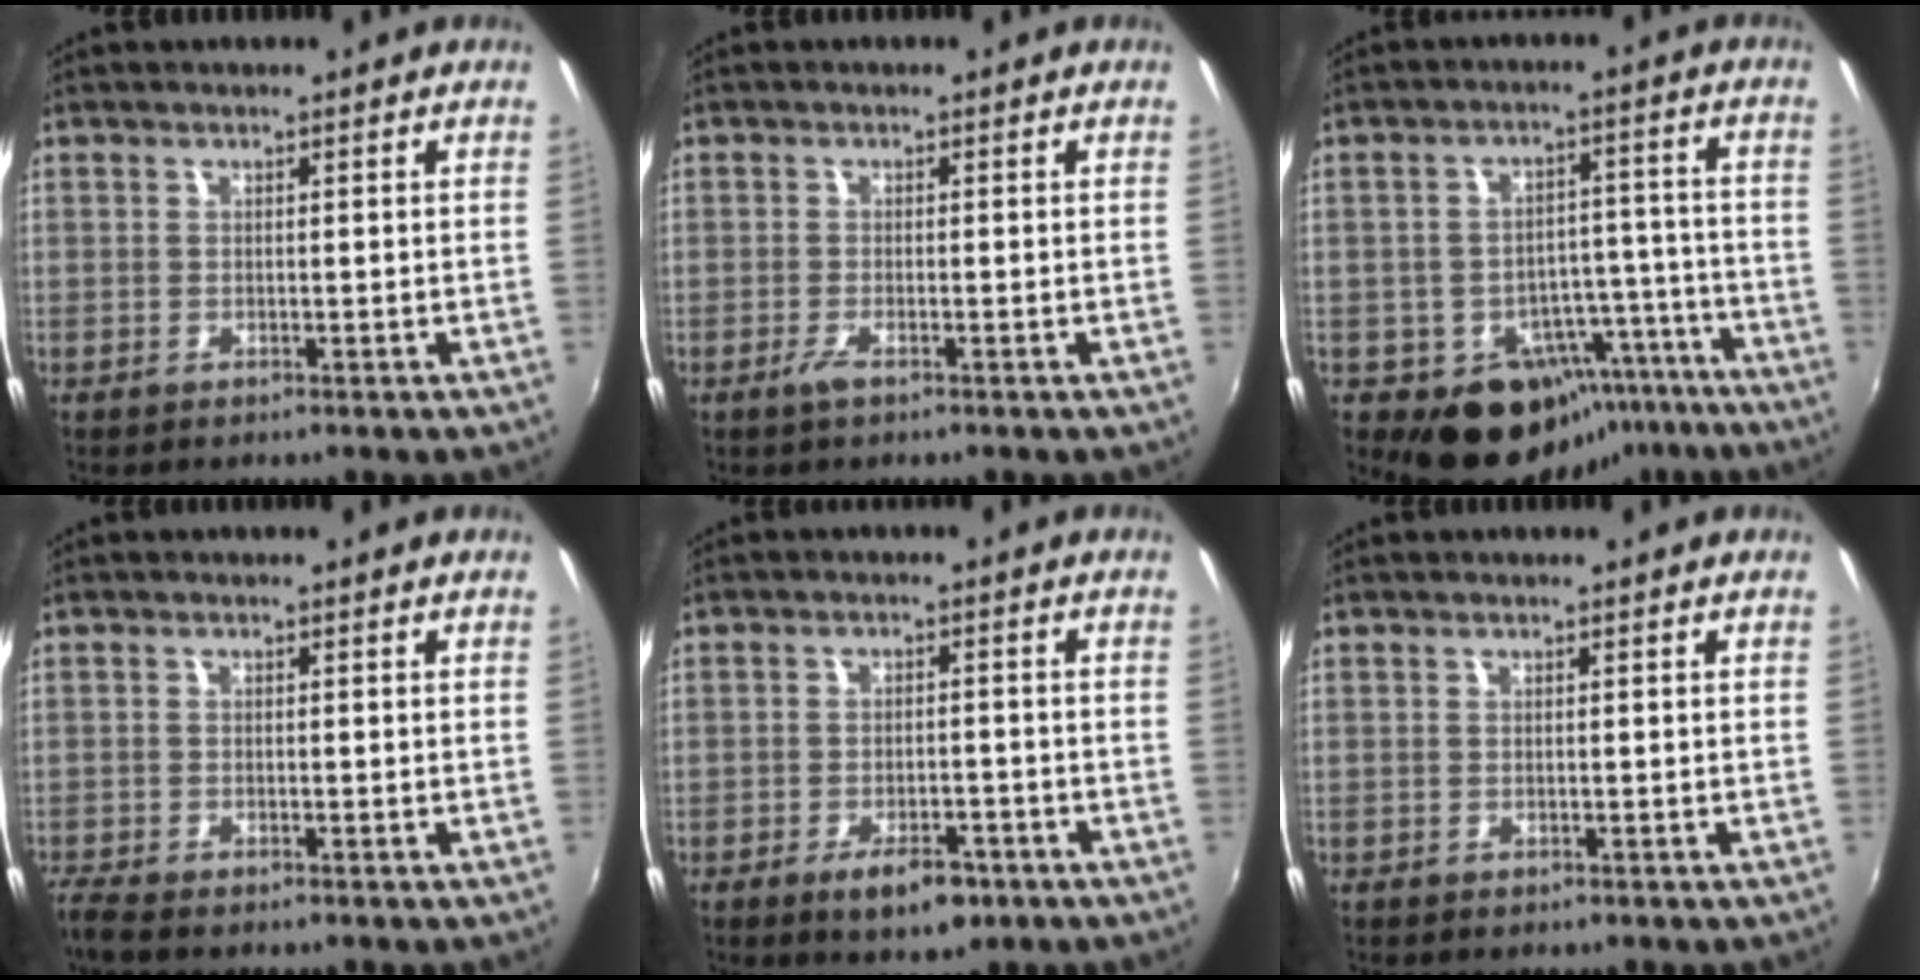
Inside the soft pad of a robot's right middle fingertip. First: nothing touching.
{"total": 1.9, "force": [-1.2, 0.2, 1.5], "torque": [-0.031, -0.006, -0.025]}
{"total": 13.8, "force": [-9.2, 9.4, 4.1], "torque": [-0.060, 0.042, -0.100]}
{"total": 3.0, "force": [-2.7, 0.4, 1.3], "torque": [-0.036, -0.016, -0.054]}
{"total": 6.5, "force": [-3.9, 3.0, 4.2], "torque": [-0.087, -0.005, -0.055]}
{"total": 0.0}